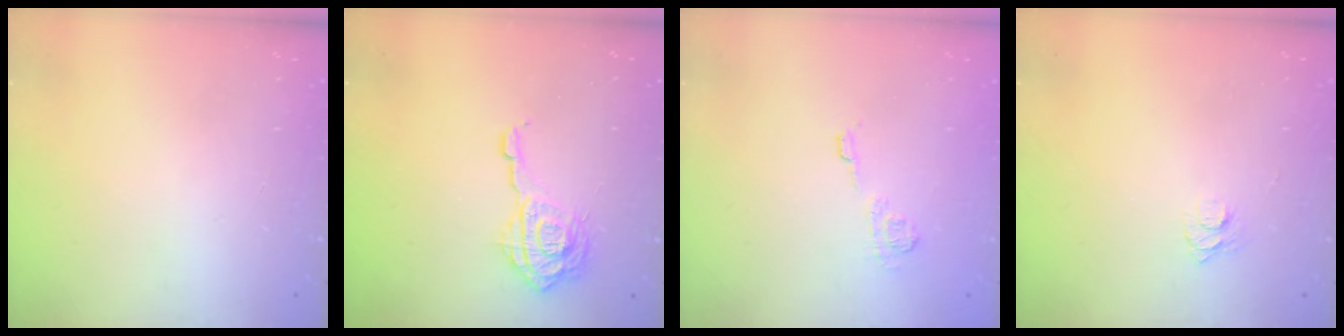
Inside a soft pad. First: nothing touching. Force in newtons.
{"total": 12.4, "press": 12.4, "slide": 1.3}
{"total": 8.0, "press": 7.9, "slide": 1.0}
{"total": 5.8, "press": 5.7, "slide": 0.7}